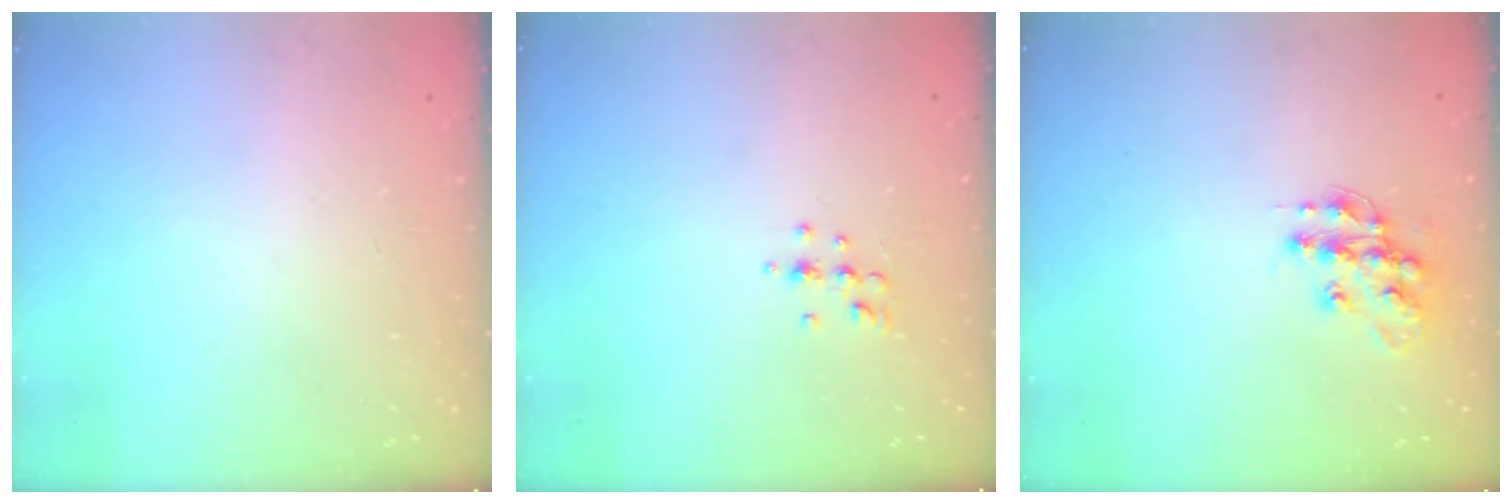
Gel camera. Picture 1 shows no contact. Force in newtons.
{"total": 5.8, "press": 5.5, "slide": 1.8}
{"total": 13.6, "press": 13.6, "slide": 0.8}